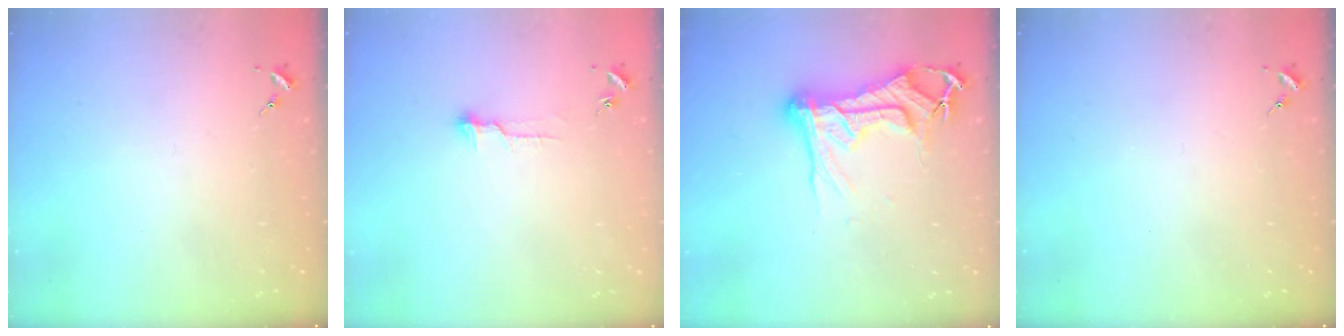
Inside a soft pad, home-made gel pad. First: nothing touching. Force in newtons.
{"total": 7.3, "press": 7.3, "slide": 0.7}
{"total": 16.5, "press": 16.5, "slide": 1.8}
{"total": 0.0}